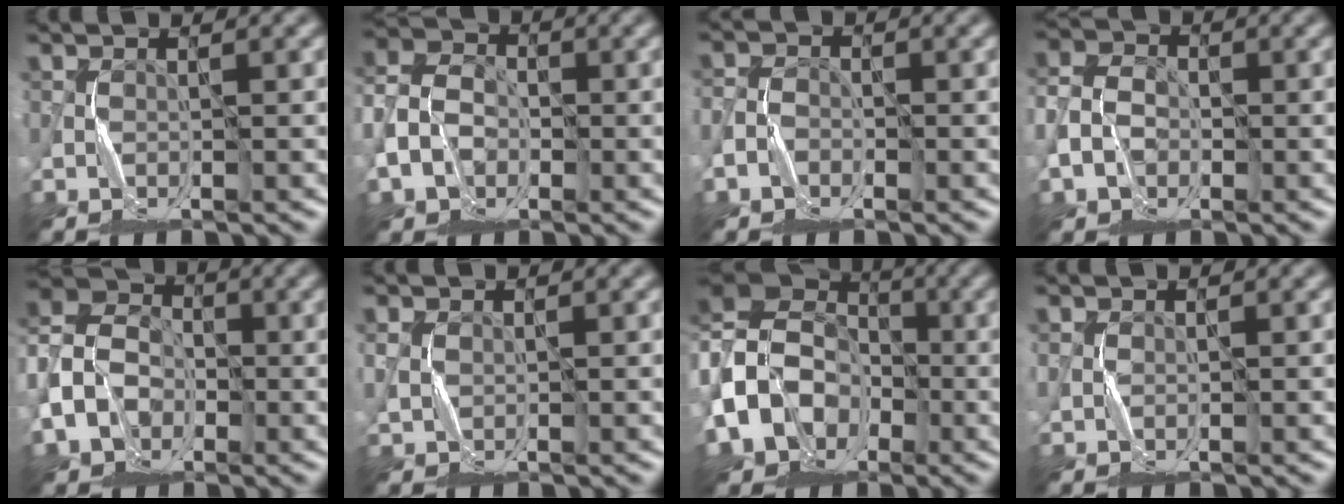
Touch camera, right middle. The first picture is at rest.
{"total": 5.4, "force": [-1.6, 4.1, 3.0], "torque": [-0.068, 0.004, -0.038]}
{"total": 1.9, "force": [-1.0, 1.4, 0.7], "torque": [-0.009, 0.005, -0.026]}
{"total": 3.9, "force": [-1.2, 3.0, 2.2], "torque": [-0.046, 0.004, -0.028]}
{"total": 7.7, "force": [-2.5, 5.9, 4.2], "torque": [-0.096, -0.003, -0.058]}
{"total": 1.5, "force": [0.3, 1.3, 0.8], "torque": [-0.021, 0.001, 0.008]}
{"total": 11.5, "force": [-3.5, 9.5, 5.6], "torque": [-0.115, -0.009, -0.093]}
{"total": 0.8, "force": [0.1, 0.7, 0.4], "torque": [-0.009, 0.000, 0.004]}